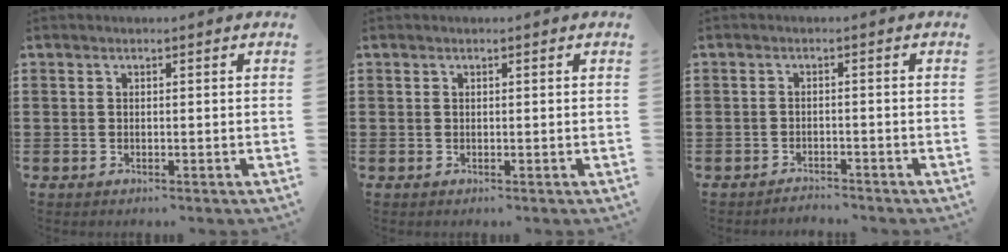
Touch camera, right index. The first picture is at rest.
{"total": 0.0}
{"total": 1.8, "force": [-1.8, 0.0, -0.3], "torque": [0.000, 0.002, -0.039]}